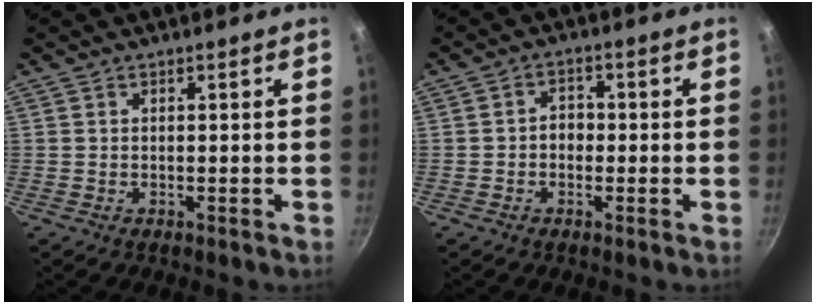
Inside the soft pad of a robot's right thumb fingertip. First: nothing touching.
{"total": 3.4, "force": [-0.5, 2.8, 1.9], "torque": [-0.008, 0.013, -0.013]}